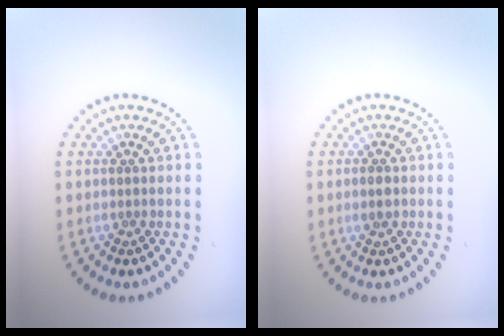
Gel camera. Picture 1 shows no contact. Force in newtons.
{"total": 1.2, "press": 1.2, "slide": 0.1}